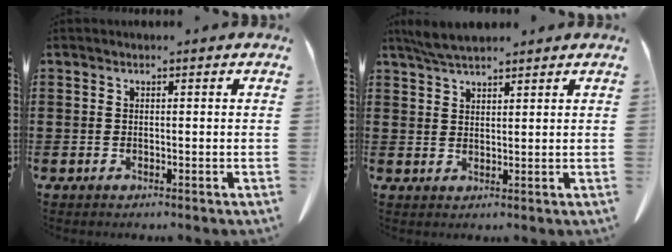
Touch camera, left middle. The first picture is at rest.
{"total": 3.4, "force": [3.0, 0.6, 1.5], "torque": [-0.036, -0.003, 0.056]}